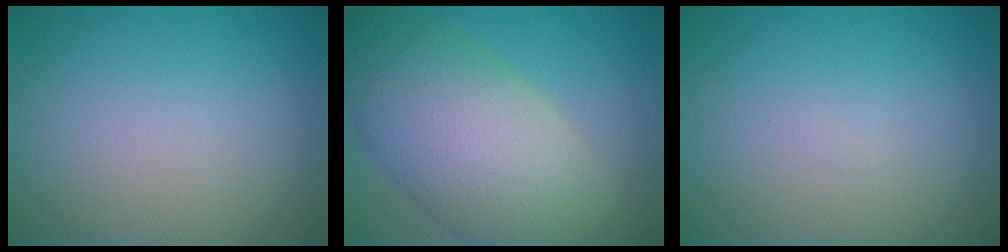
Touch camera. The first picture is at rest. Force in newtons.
{"total": 11.2, "press": 11.2, "slide": 0.3}
{"total": 0.0}